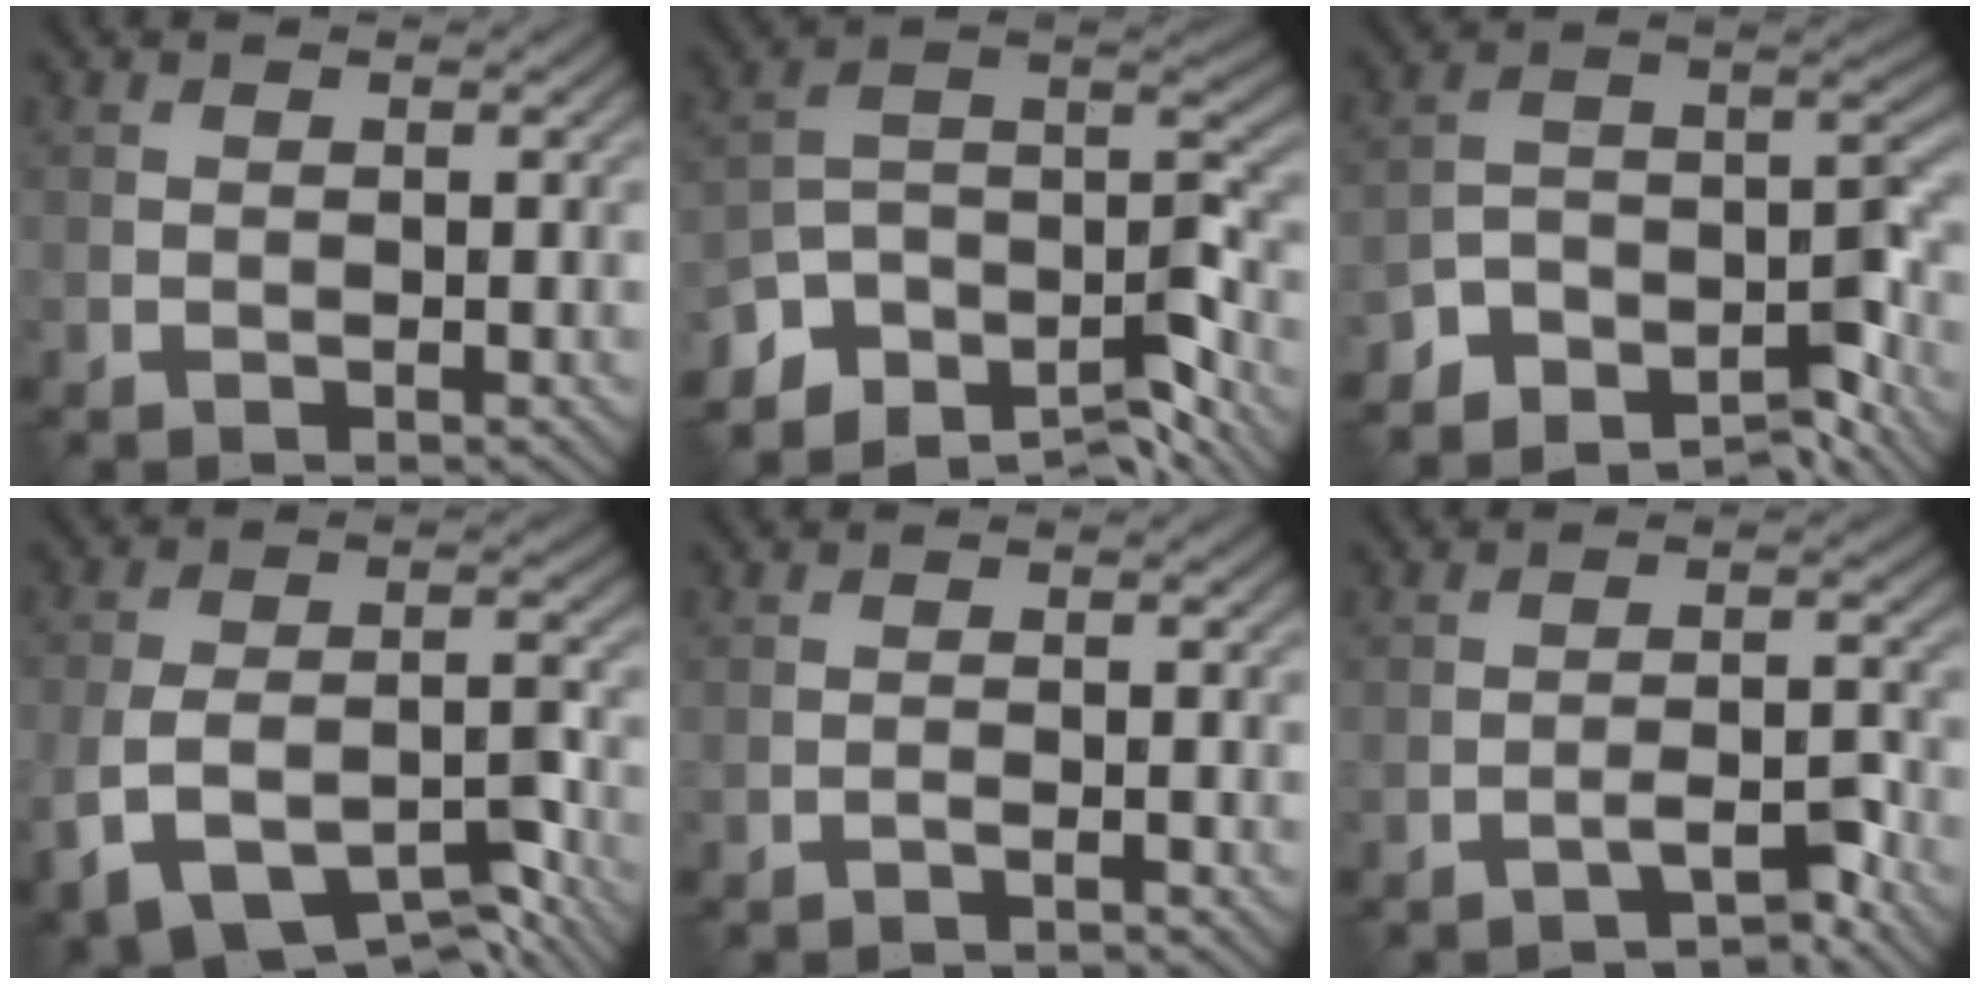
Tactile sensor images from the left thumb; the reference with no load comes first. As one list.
[{"total": 10.1, "force": [-7.3, 4.6, 5.3], "torque": [-0.103, 0.006, -0.125]}, {"total": 9.1, "force": [-7.6, 3.5, 3.7], "torque": [-0.056, -0.009, -0.143]}, {"total": 11.4, "force": [-6.4, 5.2, 7.8], "torque": [-0.151, -0.020, -0.098]}, {"total": 1.0, "force": [-0.9, 0.1, 0.4], "torque": [-0.006, 0.002, -0.018]}, {"total": 3.4, "force": [-2.7, 0.4, 1.9], "torque": [-0.030, 0.013, -0.049]}]